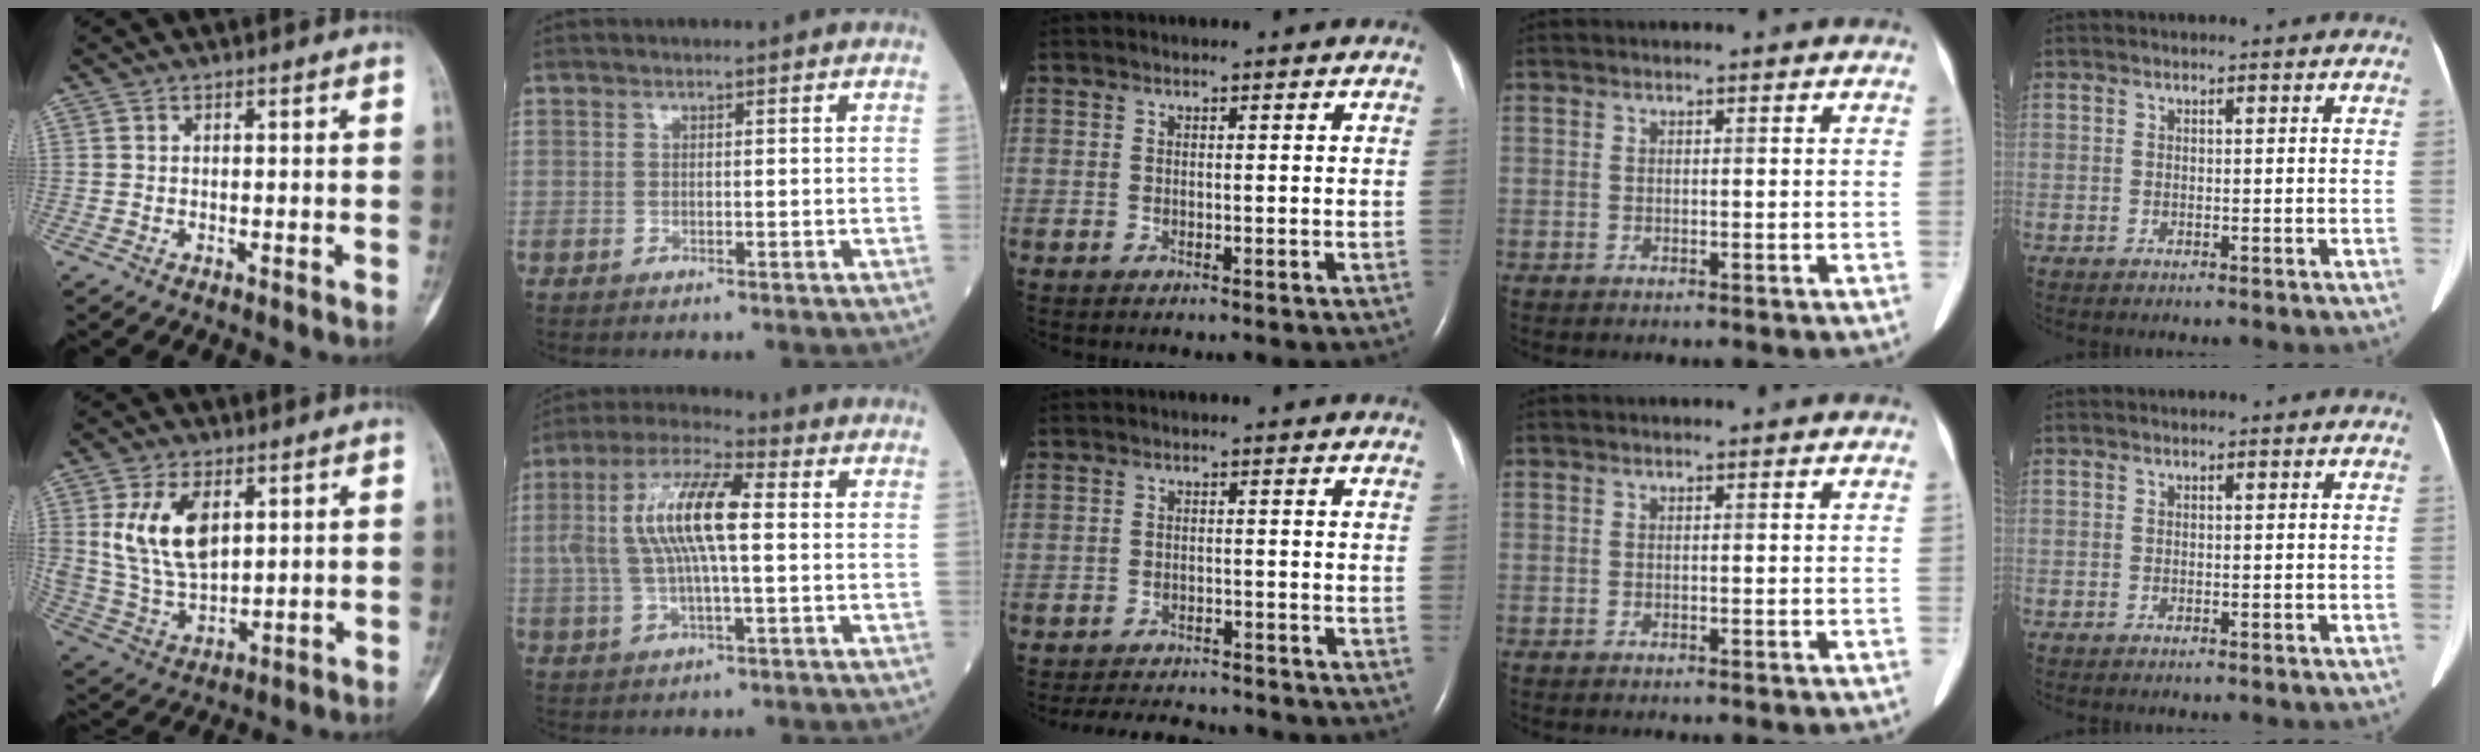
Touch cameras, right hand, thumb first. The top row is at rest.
{"thumb": {"total": 13.5, "force": [4.3, 7.7, 10.2], "torque": [-0.190, -0.015, 0.098]}, "index": {"total": 11.5, "force": [1.1, 2.6, 11.1], "torque": [-0.232, 0.023, 0.020]}, "middle": {"total": 8.7, "force": [-8.1, 1.9, 2.2], "torque": [-0.038, -0.003, -0.109]}}